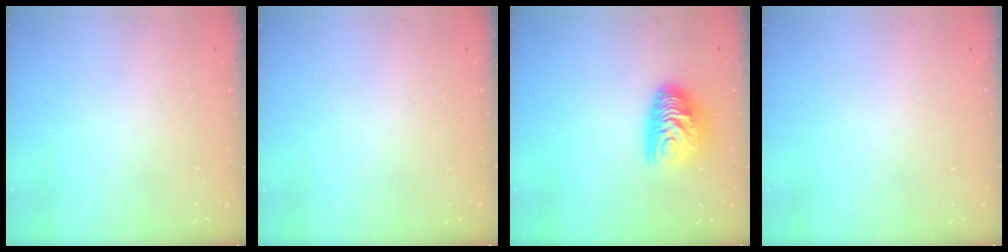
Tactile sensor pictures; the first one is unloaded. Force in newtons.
{"total": 0.0}
{"total": 9.9, "press": 9.9, "slide": 0.2}
{"total": 0.0}